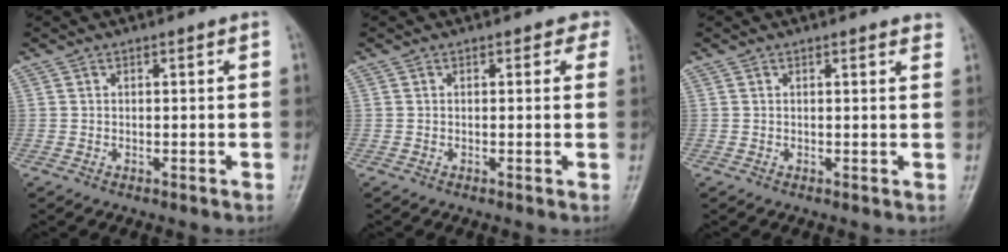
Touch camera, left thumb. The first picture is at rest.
{"total": 2.0, "force": [1.4, 1.3, 0.5], "torque": [0.020, -0.005, 0.001]}
{"total": 1.9, "force": [1.7, 0.4, 0.6], "torque": [-0.003, -0.008, 0.012]}